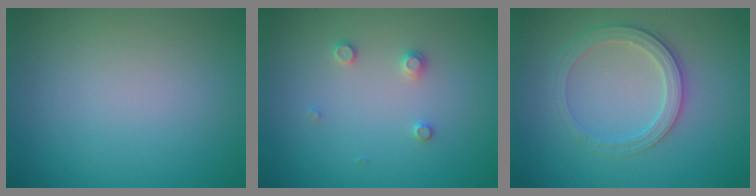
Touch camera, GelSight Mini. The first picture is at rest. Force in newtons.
{"total": 1.3, "press": 1.3, "slide": 0.2}
{"total": 2.8, "press": 2.6, "slide": 1.1}